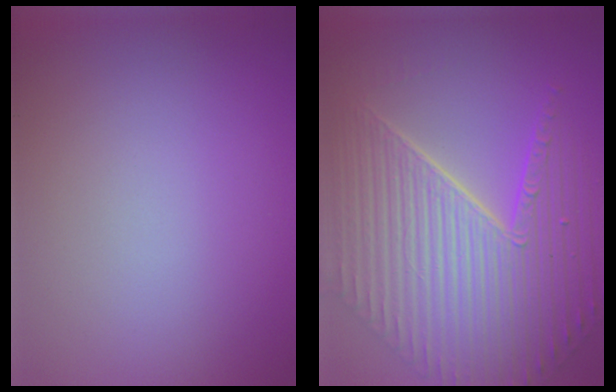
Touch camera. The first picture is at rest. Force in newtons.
{"total": 10.8, "press": 7.3, "slide": 8.0}